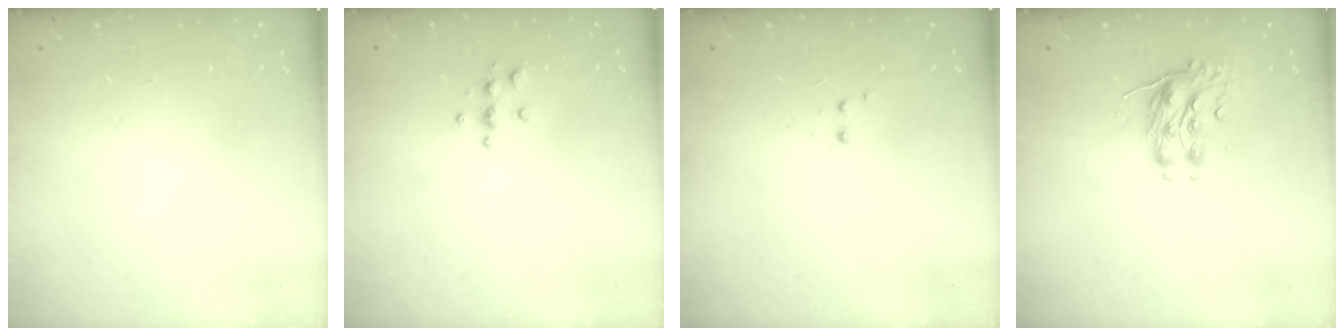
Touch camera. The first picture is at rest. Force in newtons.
{"total": 3.8, "press": 3.8, "slide": 0.4}
{"total": 2.0, "press": 1.8, "slide": 0.9}
{"total": 8.0, "press": 8.0, "slide": 0.4}